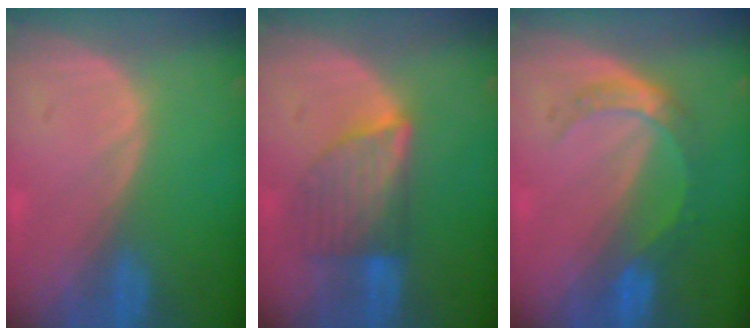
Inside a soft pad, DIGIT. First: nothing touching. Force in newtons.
{"total": 6.5, "press": 6.5, "slide": 0.9}
{"total": 5.4, "press": 4.9, "slide": 2.2}